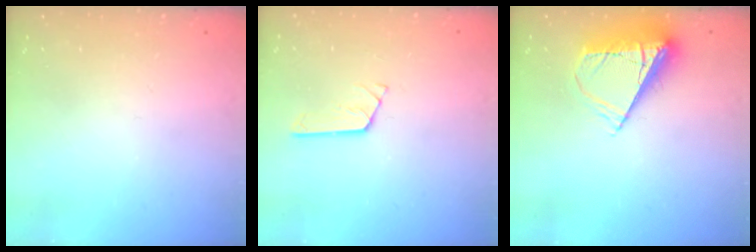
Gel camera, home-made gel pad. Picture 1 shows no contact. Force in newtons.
{"total": 2.6, "press": 2.6, "slide": 0.3}
{"total": 9.5, "press": 9.4, "slide": 1.0}